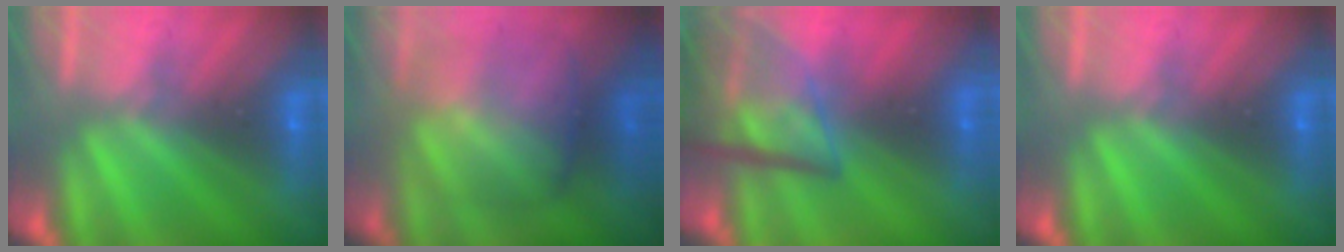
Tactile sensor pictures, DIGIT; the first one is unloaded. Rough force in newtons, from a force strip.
{"total": 7.6}
{"total": 6.8}
{"total": 0.0}